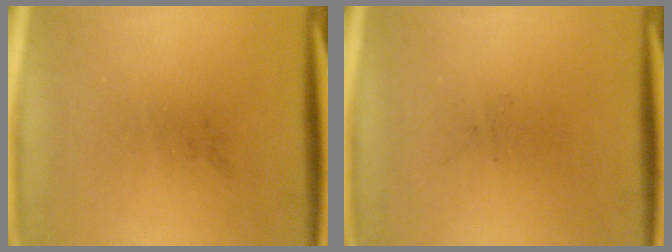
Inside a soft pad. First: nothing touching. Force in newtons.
{"total": 0.0}